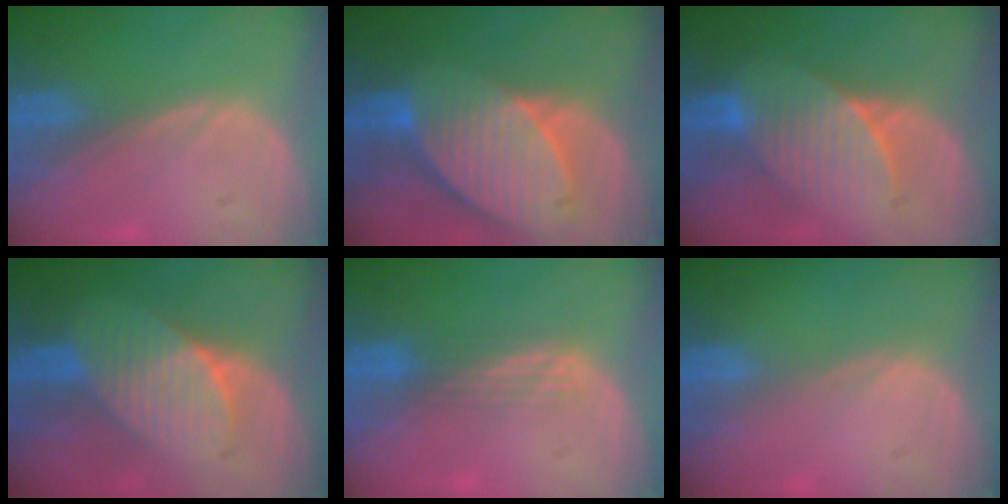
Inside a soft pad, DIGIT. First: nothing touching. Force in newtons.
{"total": 10.5, "press": 9.2, "slide": 5.1}
{"total": 7.2, "press": 7.1, "slide": 1.4}
{"total": 7.4, "press": 7.0, "slide": 2.2}
{"total": 3.0, "press": 2.6, "slide": 1.4}
{"total": 0.0}